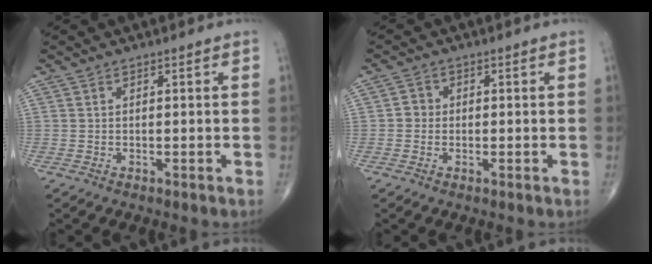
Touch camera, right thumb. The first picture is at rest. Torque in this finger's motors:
{"motor_torque": [-0.04, -0.02, 0.13, -0.04, 0.00]}